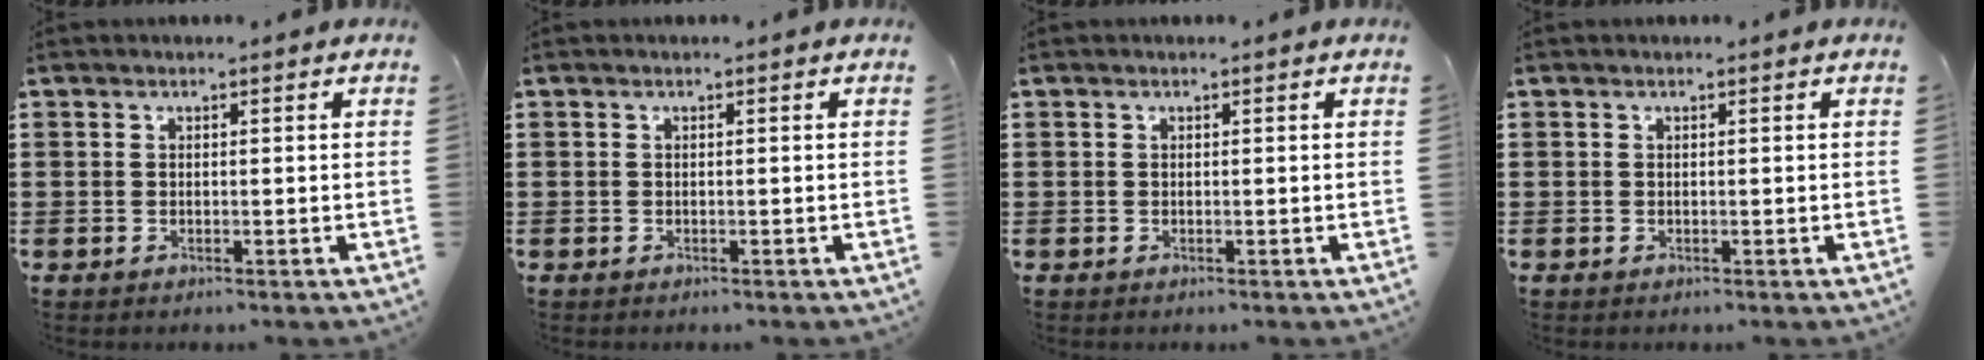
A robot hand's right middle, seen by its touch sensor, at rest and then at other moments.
{"total": 0.0}
{"total": 0.0}
{"total": 0.0}